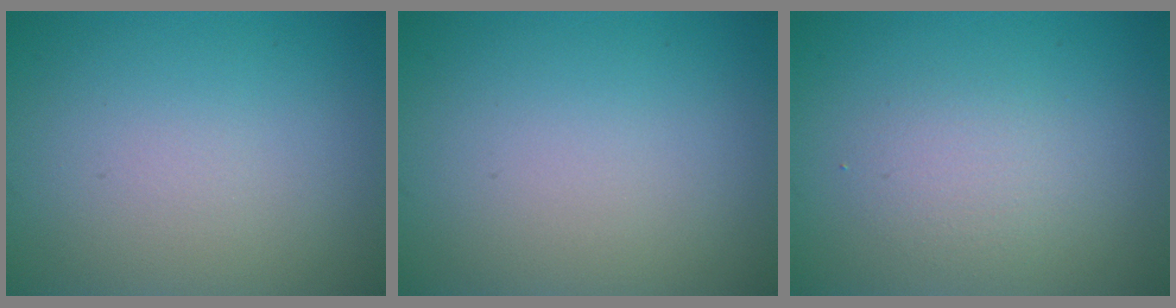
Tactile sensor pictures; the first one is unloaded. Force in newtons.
{"total": 0.0}
{"total": 2.0, "press": 2.0, "slide": 0.1}